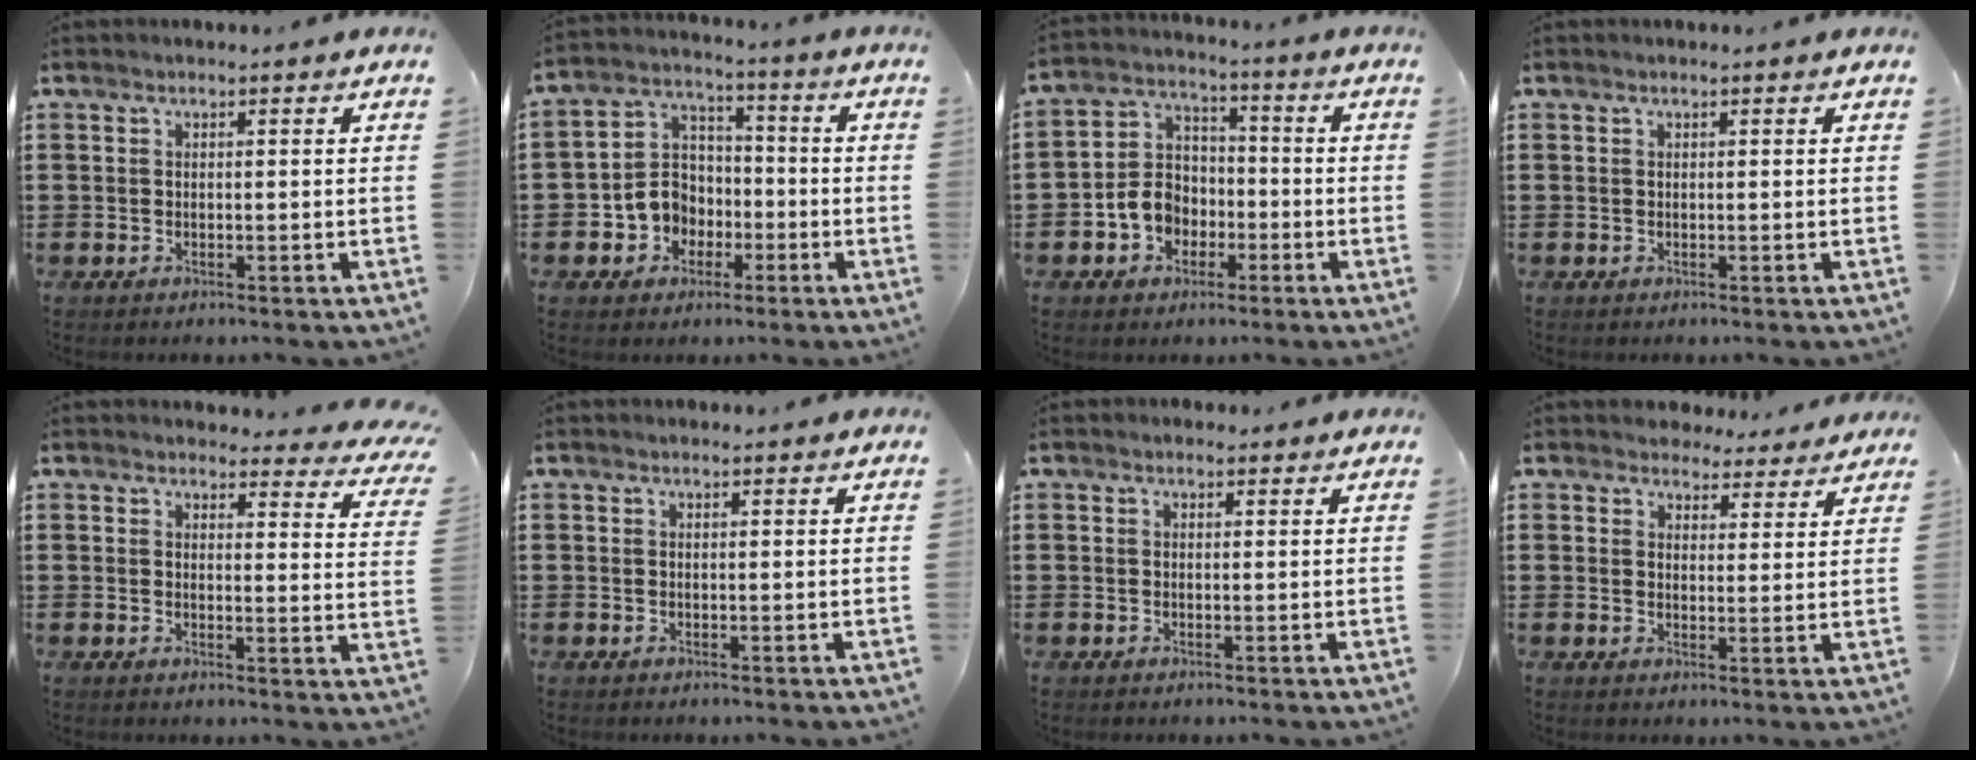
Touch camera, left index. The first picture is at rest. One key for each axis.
{"total": 7.3, "fx": -2.6, "fy": 6.5, "fz": 1.9, "tx": -0.071, "ty": 0.011, "tz": -0.052}
{"total": 6.9, "fx": -2.8, "fy": 5.8, "fz": 2.7, "tx": -0.079, "ty": 0.017, "tz": -0.056}
{"total": 0.0}
{"total": 3.7, "fx": 3.5, "fy": 0.5, "fz": 1.1, "tx": -0.021, "ty": -0.020, "tz": 0.061}
{"total": 0.5, "fx": 0.5, "fy": 0.1, "fz": 0.2, "tx": -0.006, "ty": 0.001, "tz": 0.009}
{"total": 0.9, "fx": 0.8, "fy": 0.4, "fz": 0.2, "tx": -0.006, "ty": 0.004, "tz": 0.016}
{"total": 4.0, "fx": 3.8, "fy": 1.2, "fz": 0.4, "tx": -0.015, "ty": -0.013, "tz": 0.070}